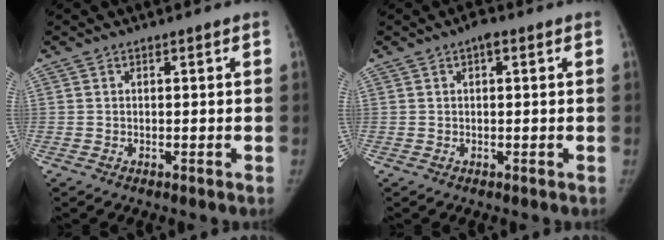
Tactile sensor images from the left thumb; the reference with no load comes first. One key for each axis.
{"total": 1.9, "fx": 0.8, "fy": 0.8, "fz": 1.5, "tx": -0.019, "ty": 0.004, "tz": 0.007}